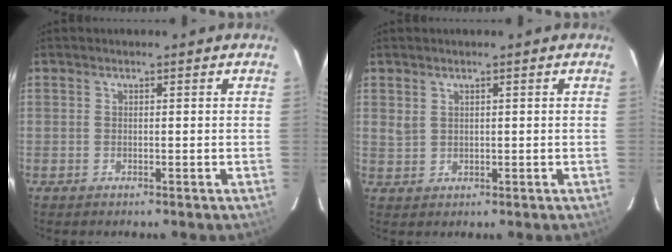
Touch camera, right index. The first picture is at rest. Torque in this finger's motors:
{"motor_torque": [-0.07, 0.14, 0.01, 0.00]}